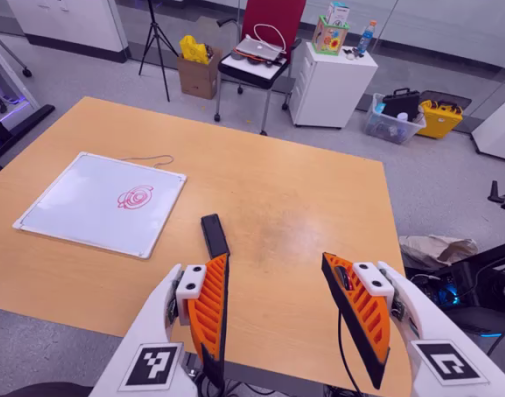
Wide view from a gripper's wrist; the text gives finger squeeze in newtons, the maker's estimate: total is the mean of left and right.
{"total": 0.0}